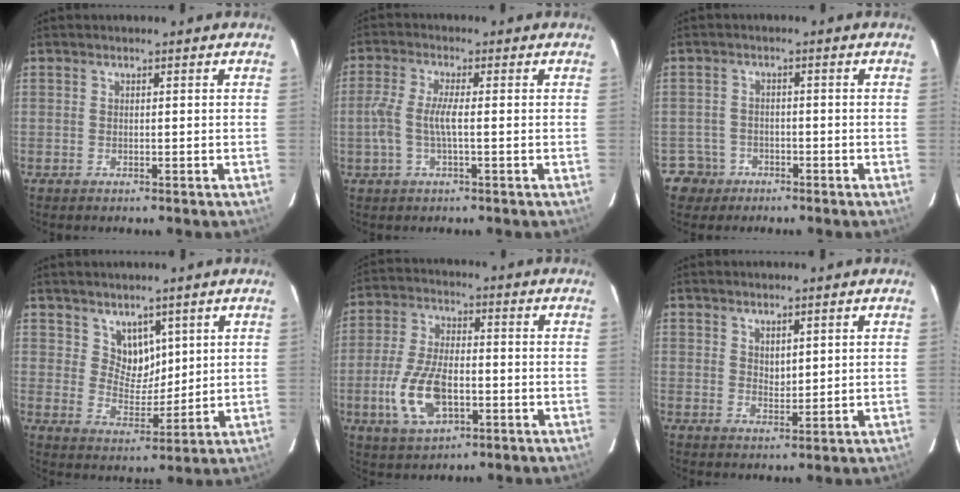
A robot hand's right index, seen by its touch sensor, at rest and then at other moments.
{"total": 5.4, "force": [-0.8, 0.9, 5.3], "torque": [-0.113, 0.003, -0.015]}
{"total": 4.7, "force": [-2.5, 4.0, -0.2], "torque": [-0.008, 0.026, -0.044]}
{"total": 6.0, "force": [3.7, 4.2, 2.0], "torque": [-0.022, 0.001, 0.074]}
{"total": 12.0, "force": [-3.6, 6.1, 9.7], "torque": [-0.210, -0.003, -0.061]}
{"total": 2.7, "force": [1.8, 1.4, 1.3], "torque": [-0.016, -0.002, 0.034]}